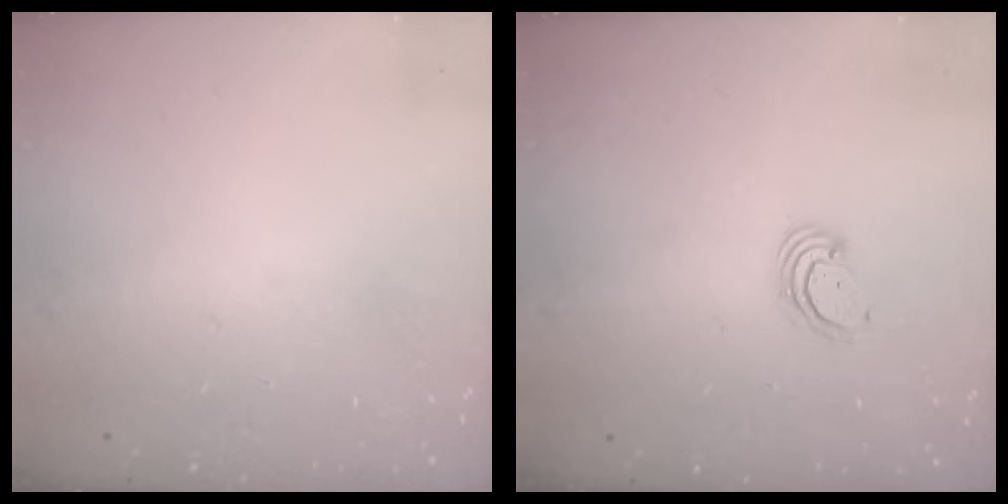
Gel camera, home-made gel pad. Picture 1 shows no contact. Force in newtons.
{"total": 2.5, "press": 2.5, "slide": 0.3}